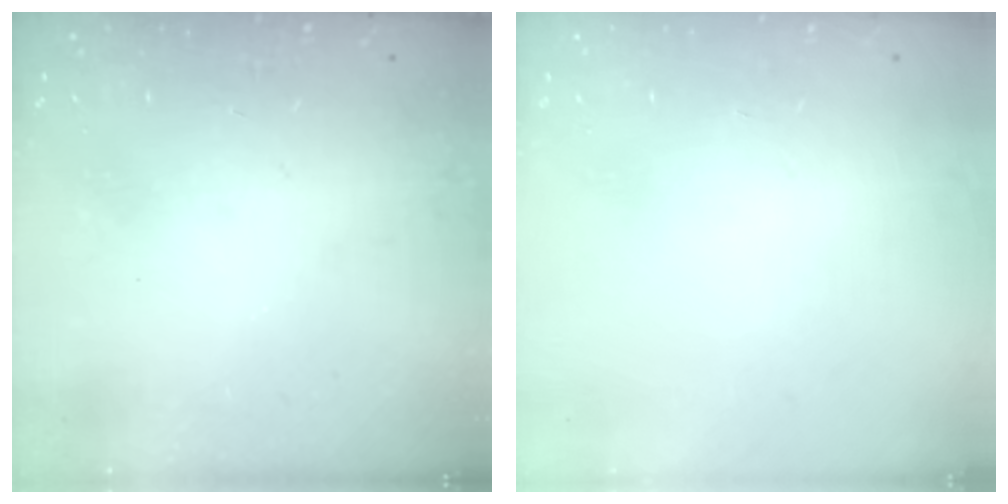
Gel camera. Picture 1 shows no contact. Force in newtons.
{"total": 0.0}